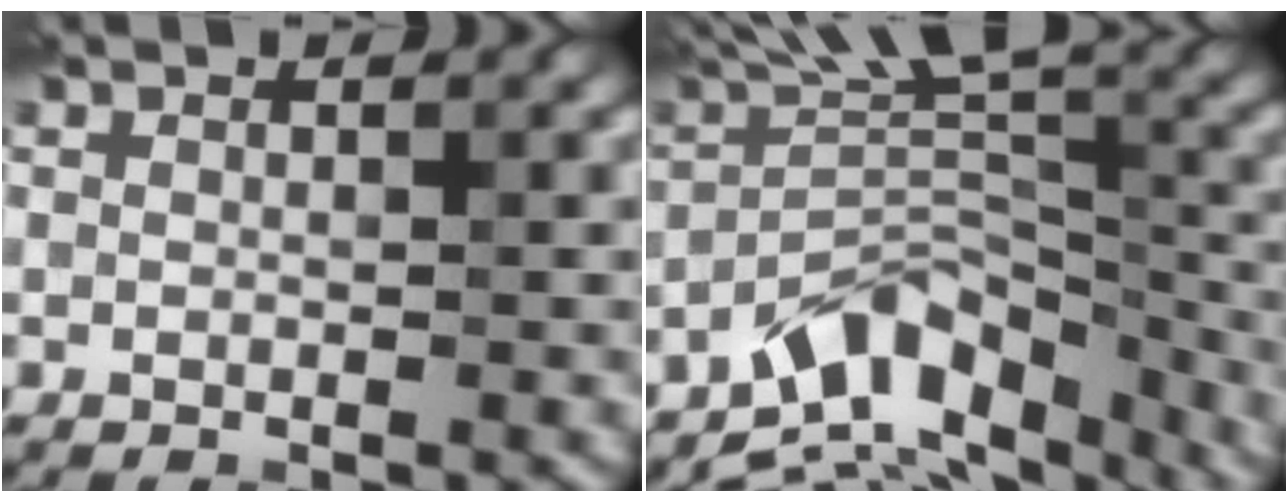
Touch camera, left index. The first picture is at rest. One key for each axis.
{"total": 8.7, "fx": -6.2, "fy": 3.5, "fz": 5.0, "tx": -0.055, "ty": 0.004, "tz": -0.117}